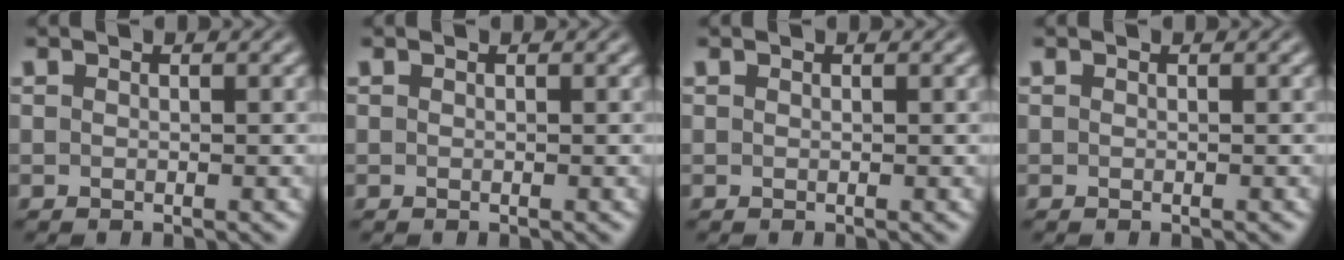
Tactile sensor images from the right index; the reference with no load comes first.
{"total": 0.0}
{"total": 0.0}
{"total": 0.0}